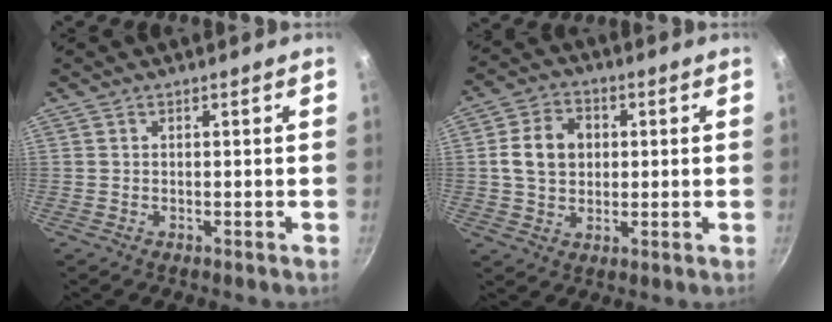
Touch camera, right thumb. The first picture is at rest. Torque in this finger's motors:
{"motor_torque": [1.08, 1.64, 1.03, 0.21, 0.06]}